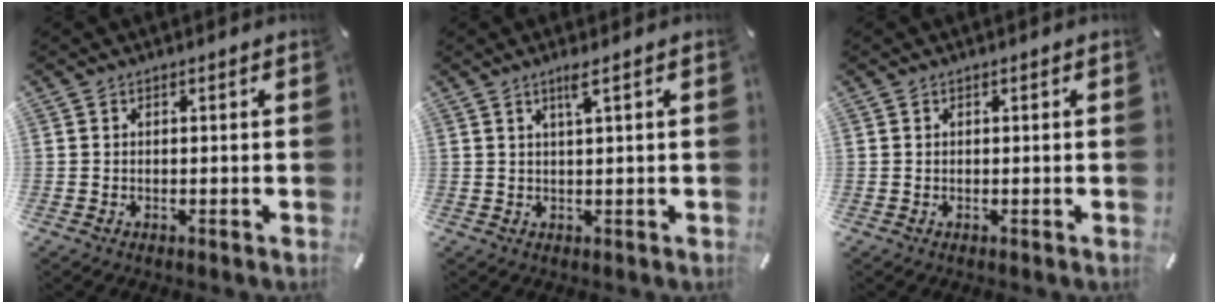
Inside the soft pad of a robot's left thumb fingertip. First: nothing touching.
{"total": 3.4, "force": [1.7, 0.1, 3.0], "torque": [-0.061, 0.000, 0.027]}
{"total": 0.0}